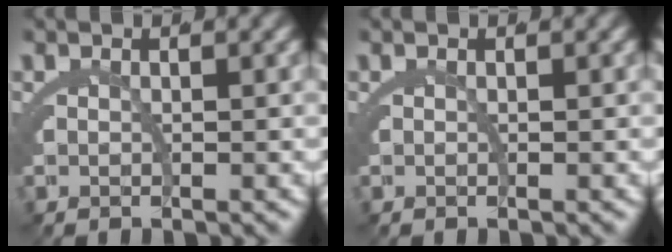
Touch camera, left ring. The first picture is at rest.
{"total": 0.0}